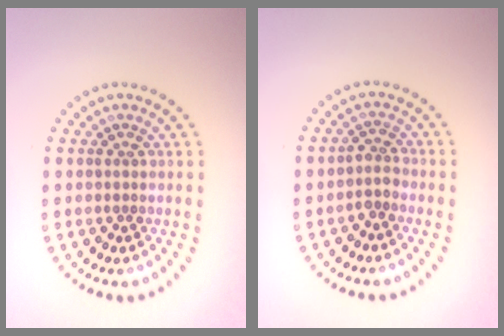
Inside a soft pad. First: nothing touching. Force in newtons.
{"total": 1.6, "press": 1.2, "slide": 1.0}